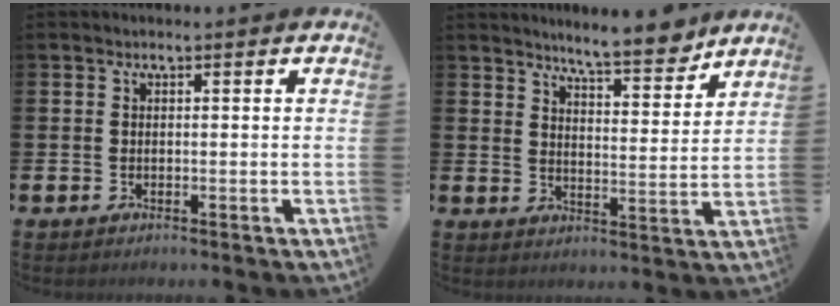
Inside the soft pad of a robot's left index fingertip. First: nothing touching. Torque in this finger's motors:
{"motor_torque": [0.30, -0.46, 0.69, 0.17]}